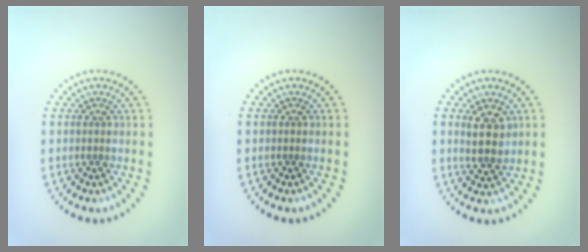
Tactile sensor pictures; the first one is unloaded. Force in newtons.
{"total": 0.0}
{"total": 2.8, "press": 2.7, "slide": 0.9}